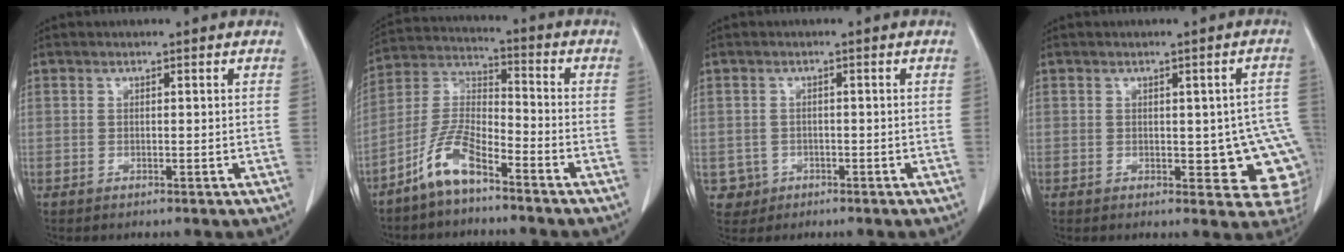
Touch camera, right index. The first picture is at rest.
{"total": 8.7, "force": [-6.0, 2.1, 5.9], "torque": [-0.133, 0.001, -0.124]}
{"total": 3.2, "force": [-0.9, 3.1, -0.2], "torque": [0.011, 0.012, -0.012]}
{"total": 9.2, "force": [-1.2, 4.2, 8.1], "torque": [-0.071, 0.010, -0.008]}